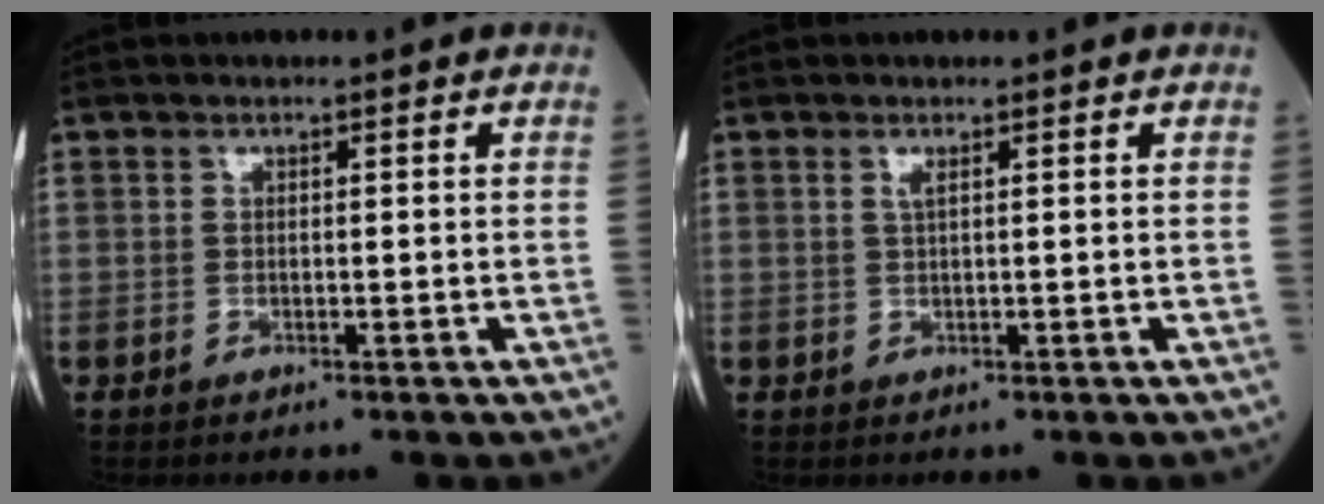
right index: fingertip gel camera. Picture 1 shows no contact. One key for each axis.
{"total": 0.6, "fx": 0.2, "fy": 0.0, "fz": 0.5, "tx": -0.015, "ty": 0.000, "tz": 0.004}